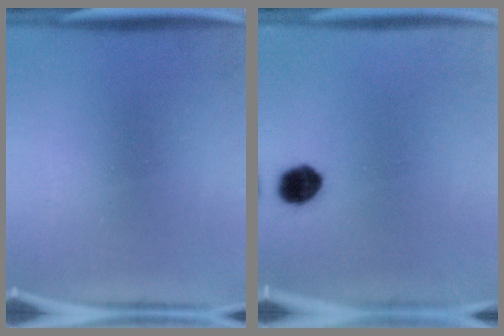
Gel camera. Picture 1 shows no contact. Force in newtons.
{"total": 6.2}